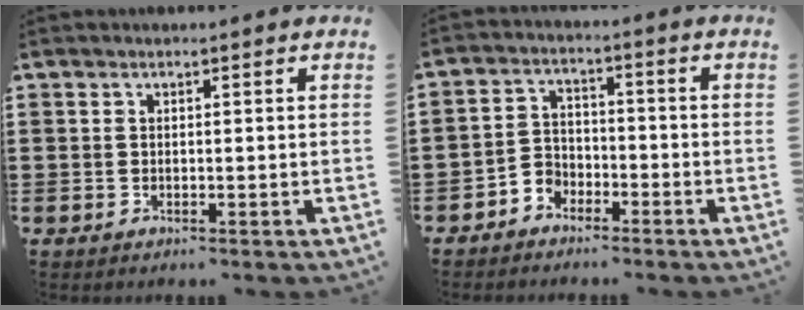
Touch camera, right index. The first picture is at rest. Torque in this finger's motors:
{"motor_torque": [1.25, 0.89, 0.25, 0.00]}